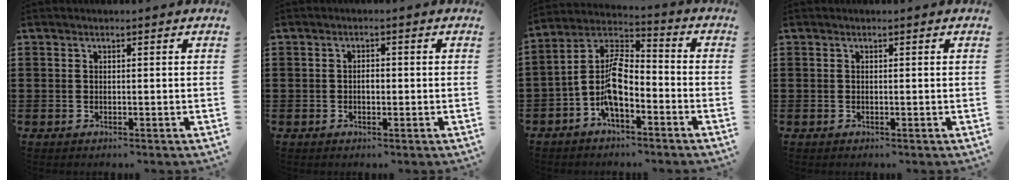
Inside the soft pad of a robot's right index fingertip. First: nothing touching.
{"total": 1.4, "force": [-0.3, 0.7, 1.2], "torque": [-0.024, 0.001, -0.005]}
{"total": 8.7, "force": [-4.0, 3.6, 6.9], "torque": [-0.168, -0.013, -0.084]}
{"total": 0.0}